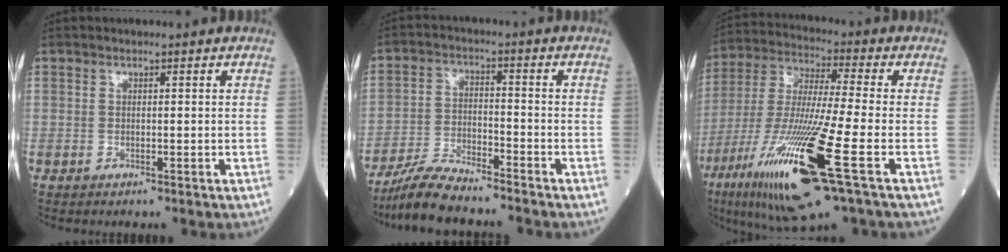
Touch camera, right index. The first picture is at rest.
{"total": 7.9, "force": [-7.3, 0.6, 3.0], "torque": [-0.061, -0.014, -0.137]}
{"total": 20.4, "force": [-8.5, 0.9, 18.6], "torque": [-0.387, -0.045, -0.160]}